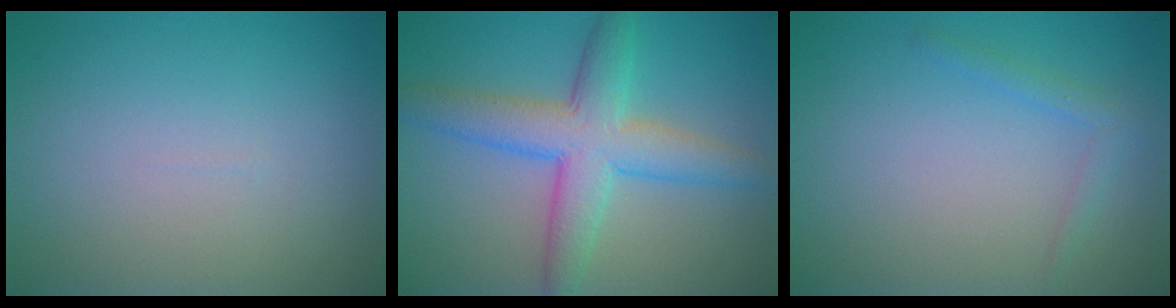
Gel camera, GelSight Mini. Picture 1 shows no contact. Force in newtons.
{"total": 6.5, "press": 6.5, "slide": 0.3}
{"total": 1.3, "press": 1.3, "slide": 0.1}